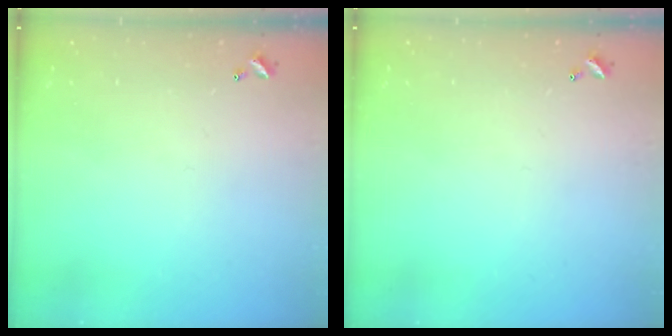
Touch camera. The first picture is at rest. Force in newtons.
{"total": 0.0}